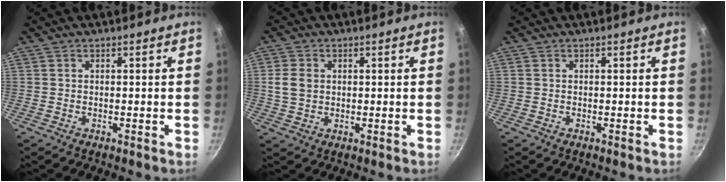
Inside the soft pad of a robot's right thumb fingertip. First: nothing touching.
{"total": 4.9, "force": [0.7, 3.8, 2.9], "torque": [-0.049, 0.002, 0.015]}
{"total": 0.0}